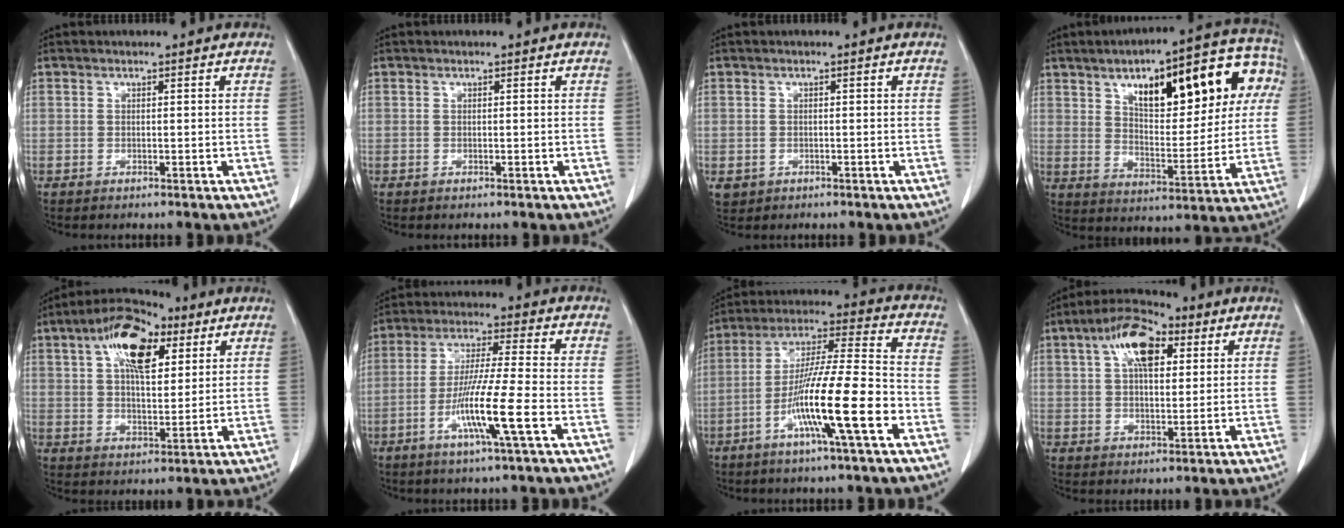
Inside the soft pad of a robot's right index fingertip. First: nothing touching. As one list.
[{"total": 0.0}, {"total": 2.0, "force": [-0.6, 1.8, 0.6], "torque": [-0.011, 0.001, -0.001]}, {"total": 21.9, "force": [8.2, 7.7, 18.8], "torque": [-0.269, 0.044, 0.121]}, {"total": 12.8, "force": [5.8, 5.5, 10.0], "torque": [-0.178, 0.025, 0.097]}, {"total": 10.6, "force": [-3.9, -0.7, 9.8], "torque": [-0.188, -0.014, -0.076]}, {"total": 15.3, "force": [-6.0, 0.1, 14.1], "torque": [-0.256, -0.007, -0.110]}, {"total": 10.4, "force": [4.2, 4.6, 8.3], "torque": [-0.157, 0.027, 0.071]}]